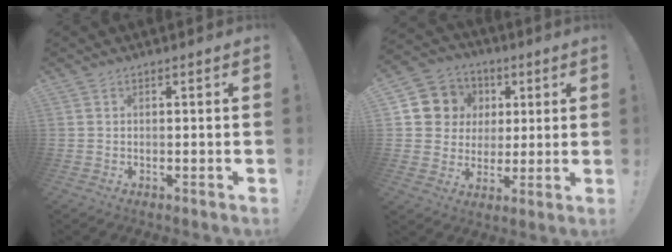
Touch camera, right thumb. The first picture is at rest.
{"total": 10.2, "force": [2.3, 9.7, 2.2], "torque": [-0.029, -0.010, 0.055]}